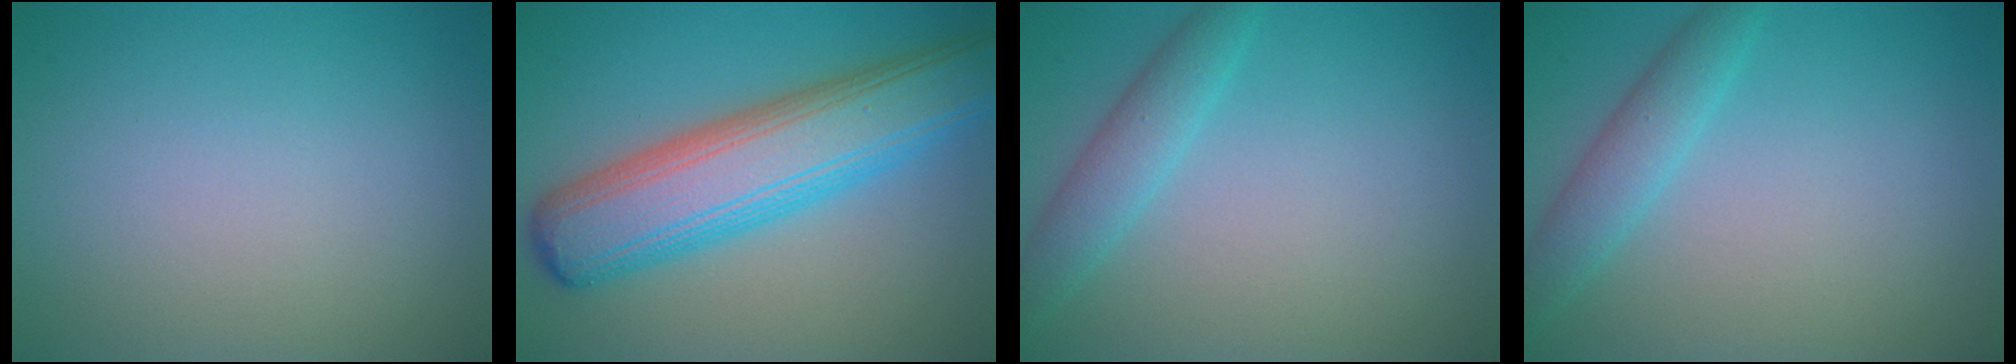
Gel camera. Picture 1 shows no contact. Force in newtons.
{"total": 9.6, "press": 9.6, "slide": 0.3}
{"total": 2.8, "press": 2.8, "slide": 0.2}
{"total": 2.8, "press": 2.8, "slide": 0.2}